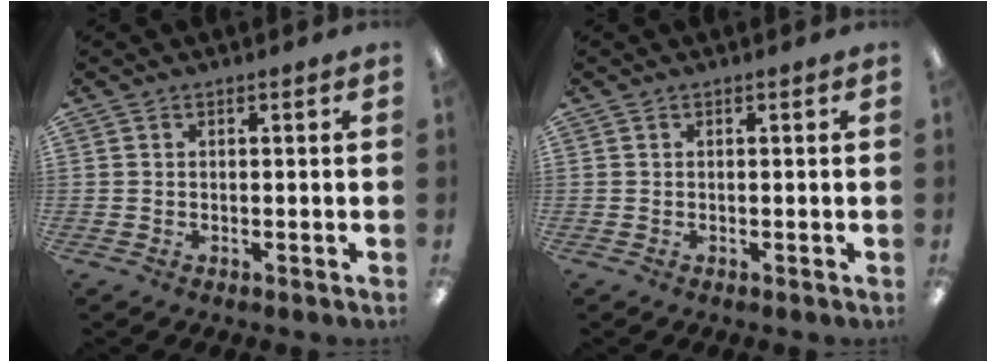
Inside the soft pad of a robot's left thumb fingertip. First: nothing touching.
{"total": 0.0}